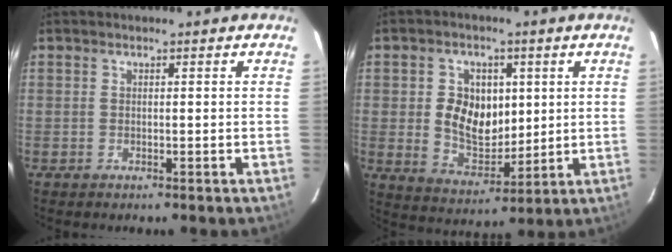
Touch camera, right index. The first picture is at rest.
{"total": 10.0, "force": [1.3, 7.5, 6.5], "torque": [-0.128, 0.005, 0.035]}